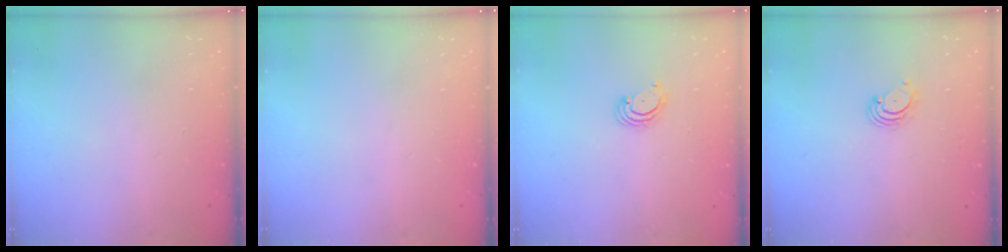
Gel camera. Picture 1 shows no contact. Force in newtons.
{"total": 0.0}
{"total": 2.6, "press": 2.6, "slide": 0.3}
{"total": 3.2, "press": 3.1, "slide": 0.4}